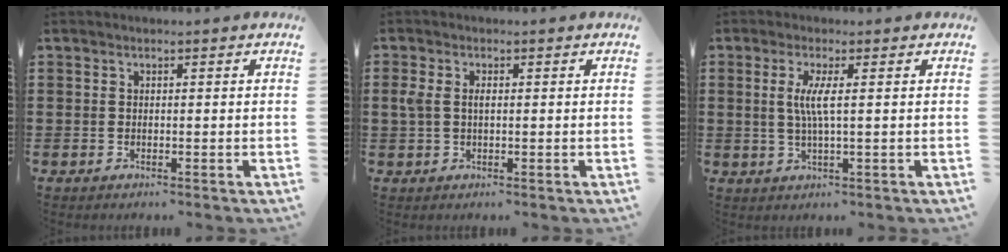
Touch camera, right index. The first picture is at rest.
{"total": 2.4, "force": [0.3, 1.3, 2.0], "torque": [-0.057, 0.001, -0.001]}
{"total": 4.0, "force": [0.4, 0.0, 4.0], "torque": [-0.085, -0.009, 0.003]}